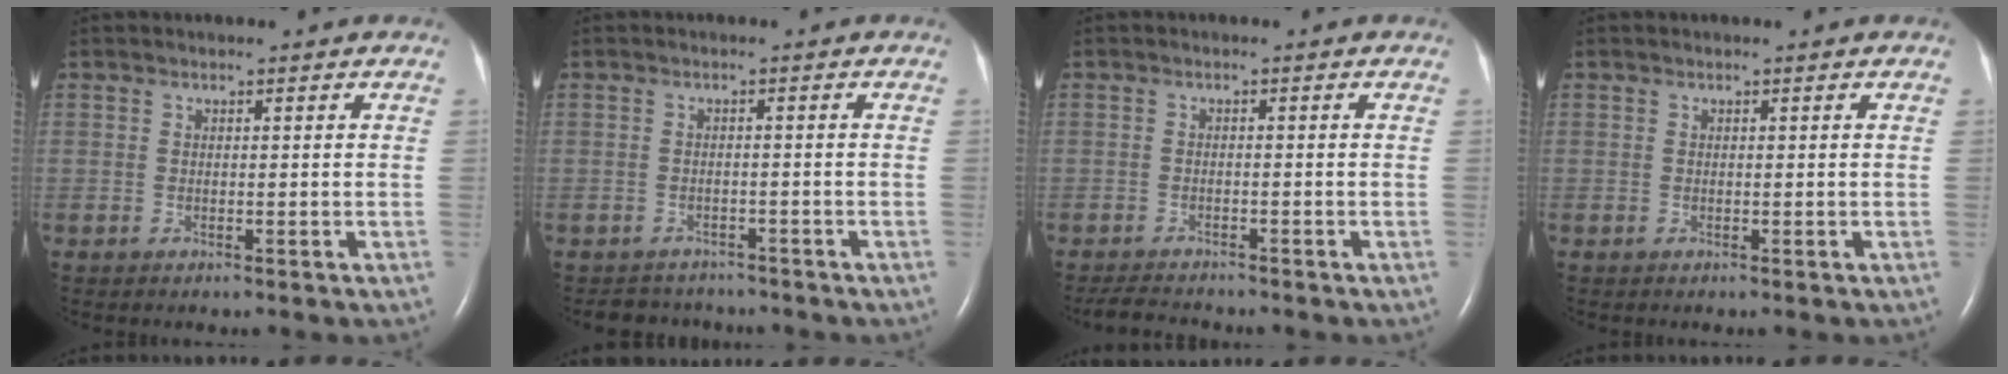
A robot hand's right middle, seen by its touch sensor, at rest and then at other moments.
{"total": 4.0, "force": [-3.7, 1.6, -0.4], "torque": [0.002, 0.002, -0.053]}
{"total": 4.1, "force": [-3.9, 0.5, 1.0], "torque": [-0.022, -0.016, -0.064]}
{"total": 0.0}